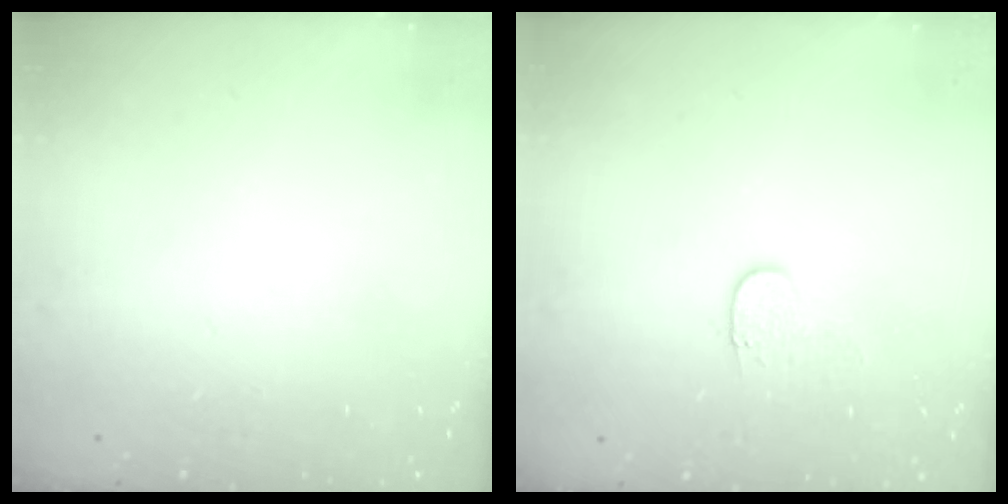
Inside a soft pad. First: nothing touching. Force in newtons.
{"total": 4.6, "press": 4.6, "slide": 0.5}